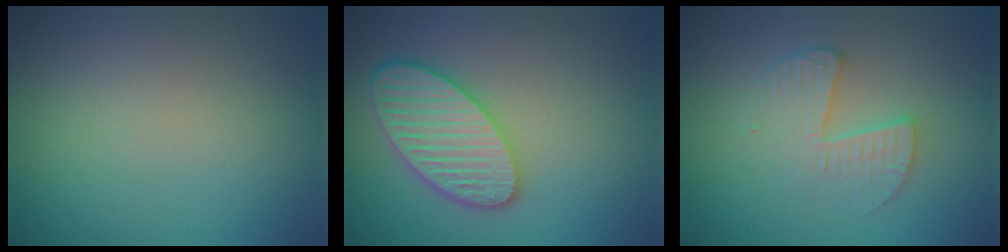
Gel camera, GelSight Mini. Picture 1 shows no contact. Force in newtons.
{"total": 5.1, "press": 4.7, "slide": 2.0}
{"total": 3.1, "press": 3.0, "slide": 0.5}